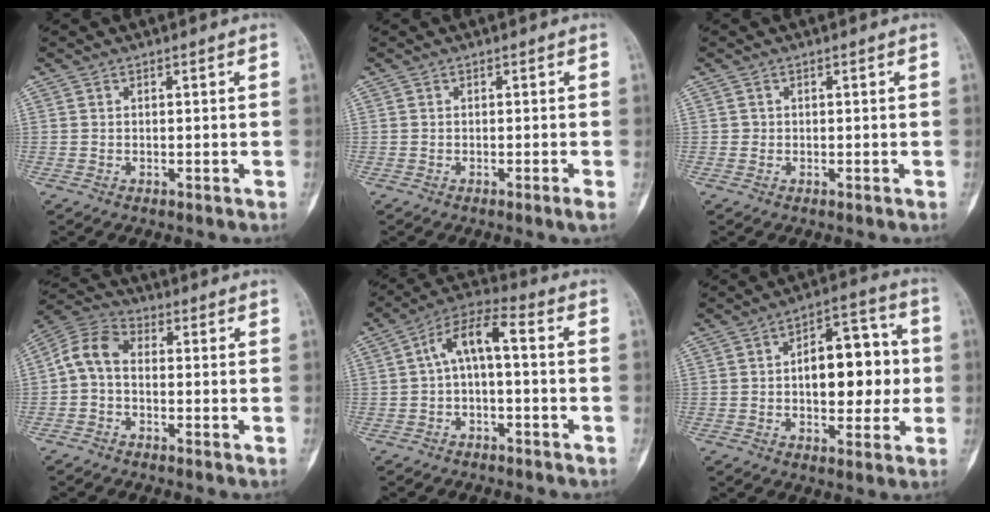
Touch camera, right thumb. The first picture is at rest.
{"total": 1.0, "force": [-0.5, -0.2, 0.8], "torque": [-0.017, -0.003, -0.007]}
{"total": 0.6, "force": [0.0, 0.6, 0.0], "torque": [0.004, 0.004, 0.000]}
{"total": 7.0, "force": [-0.6, 4.7, 5.2], "torque": [-0.097, 0.024, -0.028]}
{"total": 8.3, "force": [0.0, 3.3, 7.6], "torque": [-0.141, 0.049, -0.008]}
{"total": 14.8, "force": [0.4, 8.1, 12.3], "torque": [-0.132, 0.027, 0.001]}